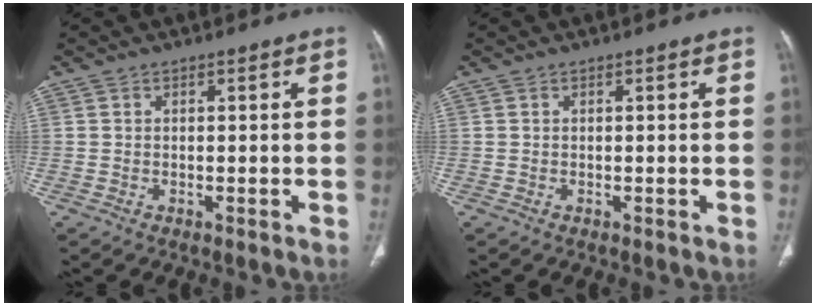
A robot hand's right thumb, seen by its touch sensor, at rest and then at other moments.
{"total": 0.0}